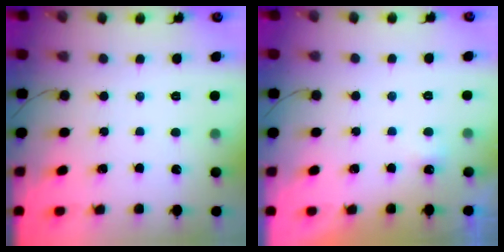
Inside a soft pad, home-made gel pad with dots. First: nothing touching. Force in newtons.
{"total": 2.3, "press": 2.2, "slide": 0.7}